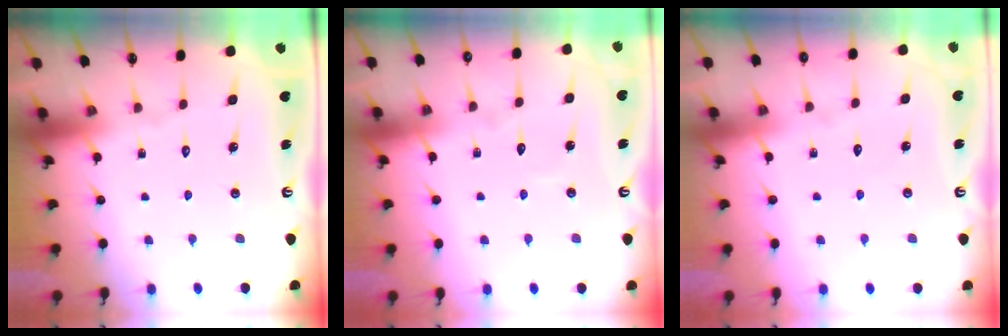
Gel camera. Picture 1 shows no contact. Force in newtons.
{"total": 2.9, "press": 2.9, "slide": 0.3}
{"total": 2.0, "press": 2.0, "slide": 0.3}